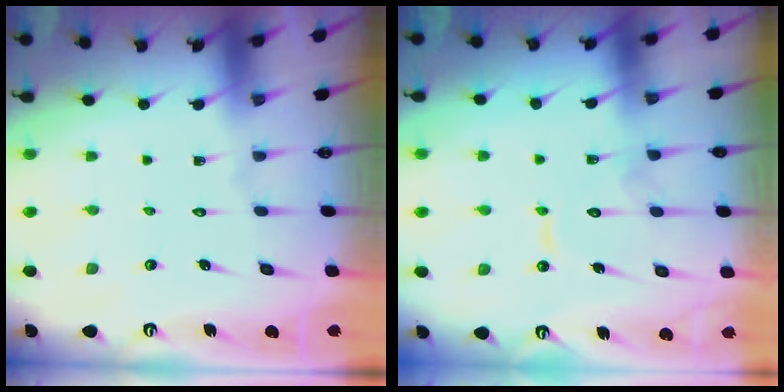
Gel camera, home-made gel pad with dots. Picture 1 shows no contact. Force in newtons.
{"total": 9.6, "press": 9.6, "slide": 0.9}